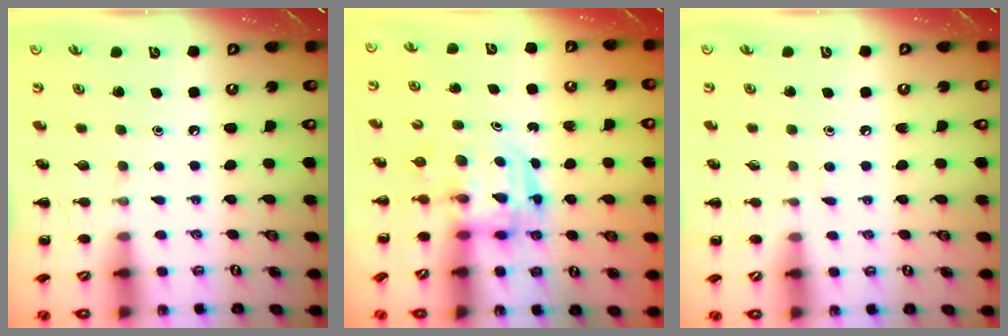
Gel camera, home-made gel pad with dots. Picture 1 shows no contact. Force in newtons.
{"total": 3.1, "press": 3.1, "slide": 0.3}
{"total": 3.2, "press": 3.0, "slide": 1.1}